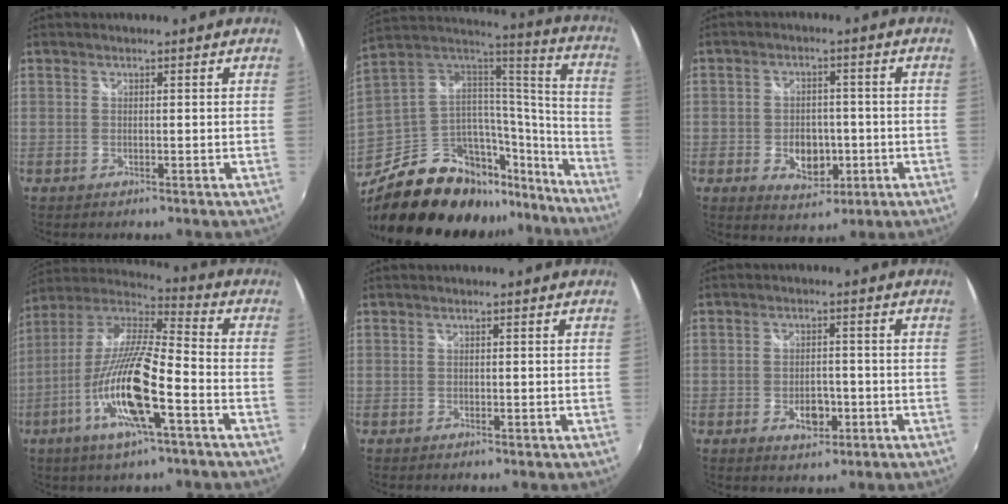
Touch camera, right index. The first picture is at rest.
{"total": 27.7, "force": [-18.8, 14.7, 14.1], "torque": [-0.249, 0.042, -0.286]}
{"total": 6.8, "force": [-2.1, 5.2, 3.9], "torque": [-0.082, 0.003, -0.024]}
{"total": 18.2, "force": [-7.6, 3.2, 16.3], "torque": [-0.312, -0.027, -0.147]}
{"total": 0.0}
{"total": 5.1, "force": [-1.9, 3.2, 3.5], "torque": [-0.067, -0.003, -0.027]}